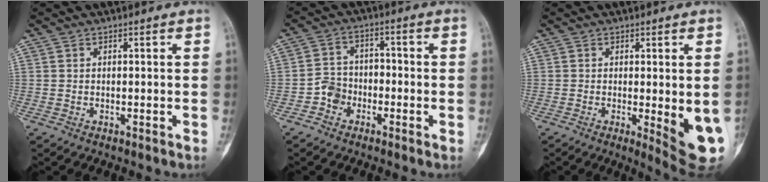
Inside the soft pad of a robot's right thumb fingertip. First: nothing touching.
{"total": 5.5, "force": [-3.2, 4.2, 1.5], "torque": [-0.002, 0.031, -0.070]}
{"total": 9.5, "force": [-1.8, 2.2, 9.0], "torque": [-0.103, -0.020, -0.018]}